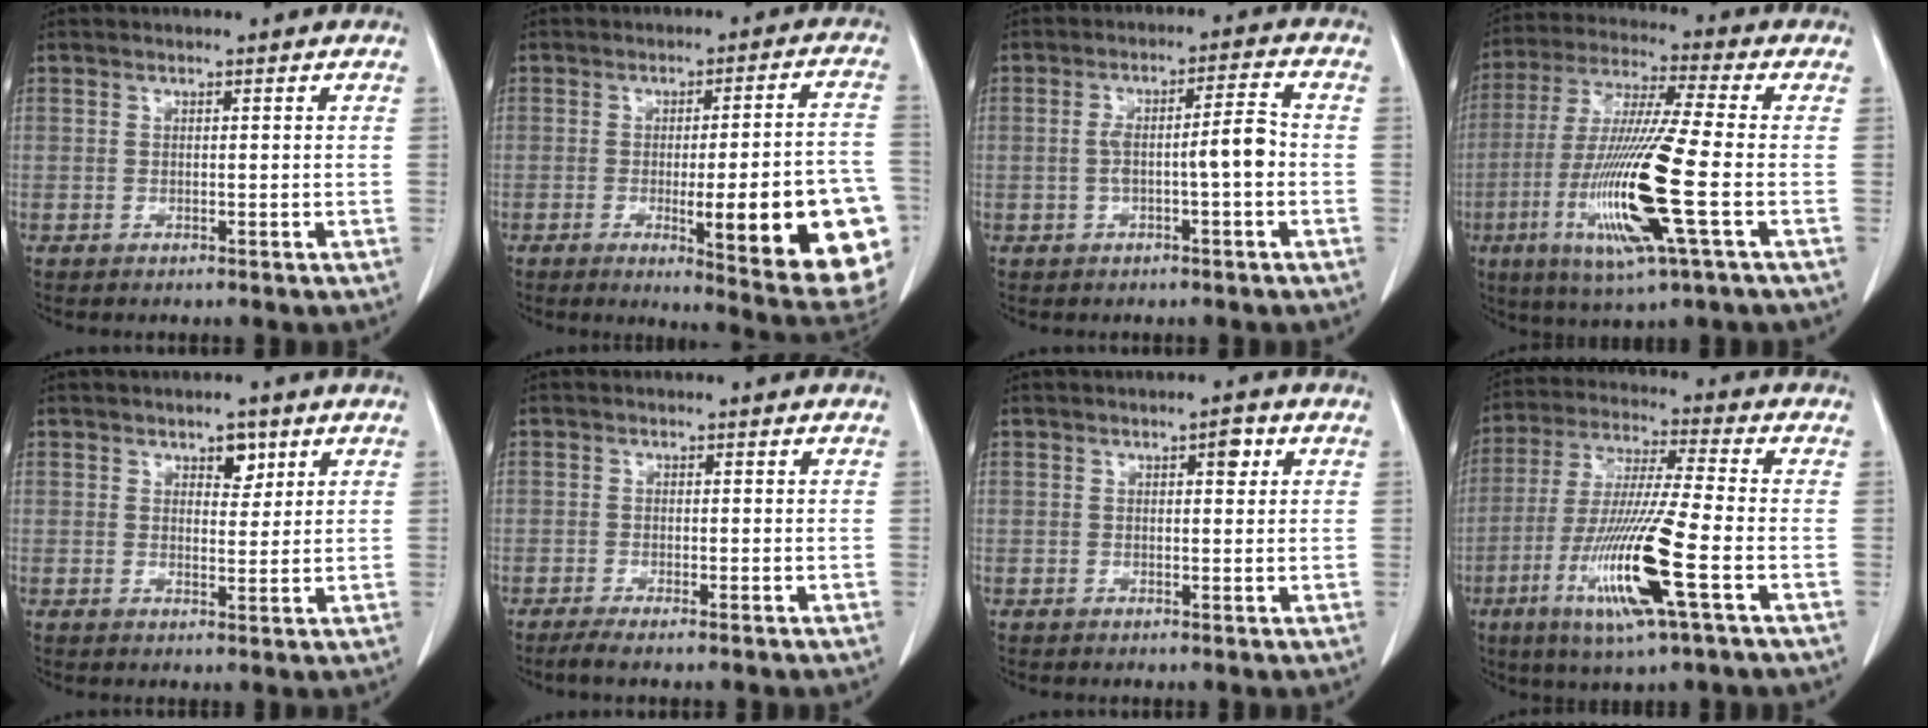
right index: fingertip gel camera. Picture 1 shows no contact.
{"total": 20.2, "force": [-6.0, 2.2, 19.2], "torque": [-0.150, 0.004, -0.060]}
{"total": 5.9, "force": [-1.0, 0.6, 5.8], "torque": [-0.099, 0.024, -0.012]}
{"total": 17.1, "force": [-4.6, 0.1, 16.5], "torque": [-0.341, -0.020, -0.088]}
{"total": 3.1, "force": [1.8, 1.6, 1.9], "torque": [-0.025, -0.001, 0.028]}
{"total": 2.4, "force": [-1.8, 0.1, 1.6], "torque": [-0.030, -0.006, -0.033]}
{"total": 2.1, "force": [0.9, 0.8, 1.7], "torque": [-0.023, 0.001, 0.012]}
{"total": 15.5, "force": [-5.5, 0.0, 14.5], "torque": [-0.296, -0.024, -0.103]}